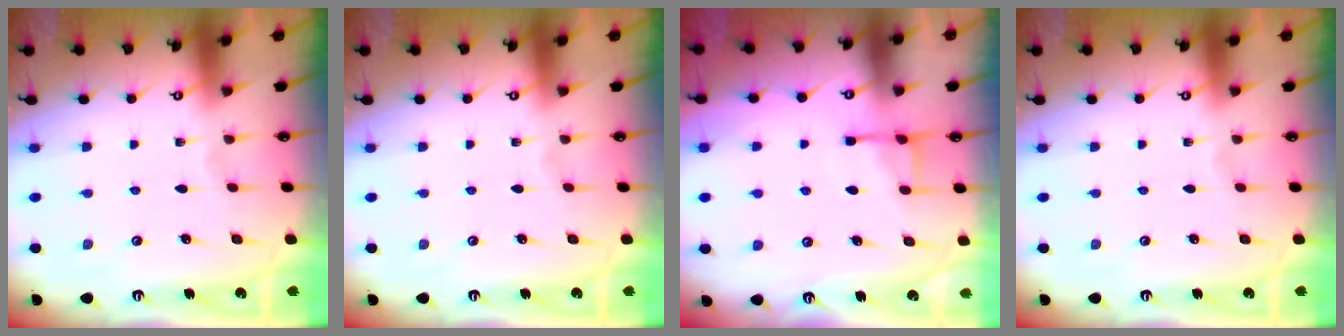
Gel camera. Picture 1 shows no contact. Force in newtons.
{"total": 0.0}
{"total": 6.4, "press": 6.4, "slide": 0.6}
{"total": 0.0}